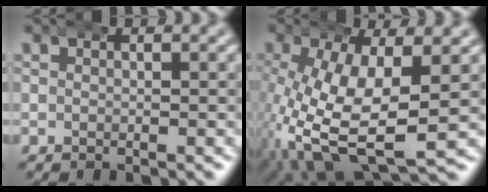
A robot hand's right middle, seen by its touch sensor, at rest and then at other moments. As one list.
[{"total": 9.7, "force": [-0.9, 4.8, 8.3], "torque": [-0.174, -0.031, 0.009]}]